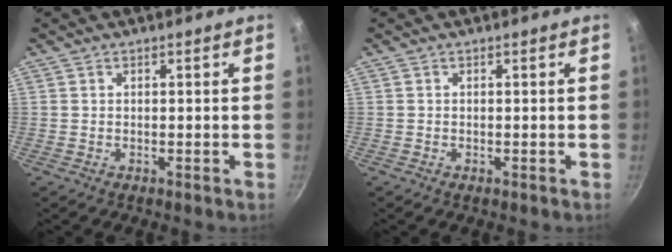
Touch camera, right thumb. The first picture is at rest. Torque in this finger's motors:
{"motor_torque": [-0.40, -0.02, -0.41, 0.14, 0.00]}